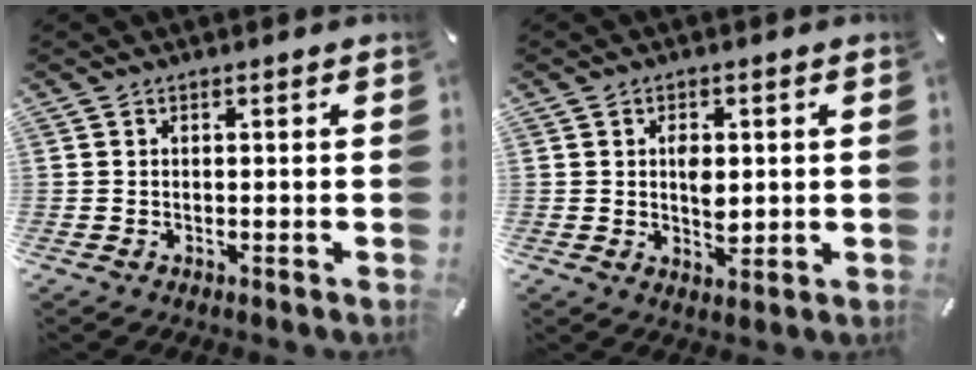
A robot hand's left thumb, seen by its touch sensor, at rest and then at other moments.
{"total": 4.7, "force": [0.4, 3.0, 3.6], "torque": [-0.047, -0.003, 0.002]}